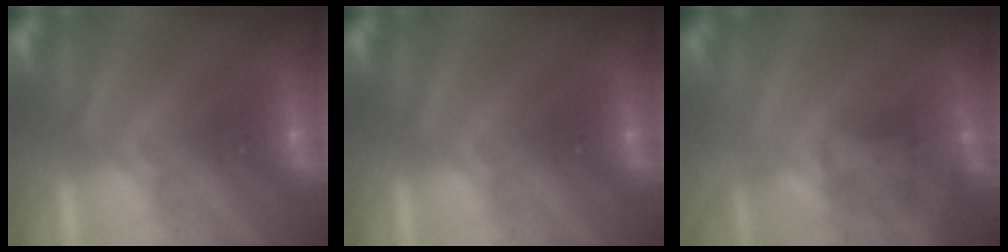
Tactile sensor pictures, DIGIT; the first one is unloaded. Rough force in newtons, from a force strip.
{"total": 0.0}
{"total": 1.6}